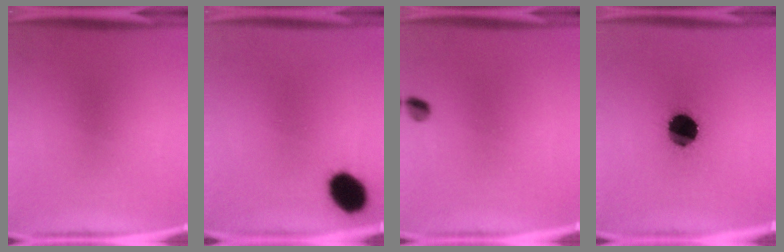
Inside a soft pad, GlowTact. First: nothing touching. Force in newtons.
{"total": 8.9}
{"total": 2.3}
{"total": 14.1}